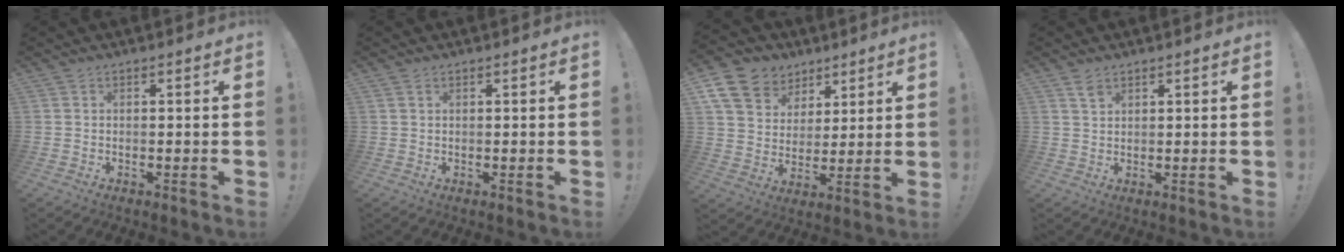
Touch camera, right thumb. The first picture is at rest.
{"total": 0.7, "force": [0.4, 0.4, 0.3], "torque": [-0.007, 0.002, 0.008]}
{"total": 13.4, "force": [7.3, 10.2, 4.8], "torque": [-0.075, -0.046, 0.146]}
{"total": 2.7, "force": [1.9, 1.4, 1.3], "torque": [-0.012, -0.010, 0.034]}